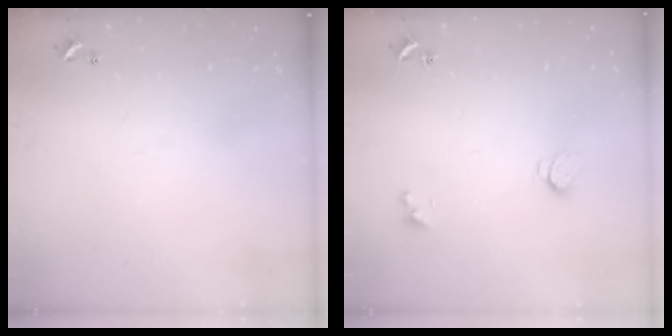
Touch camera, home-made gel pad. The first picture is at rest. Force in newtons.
{"total": 2.9, "press": 2.9, "slide": 0.5}